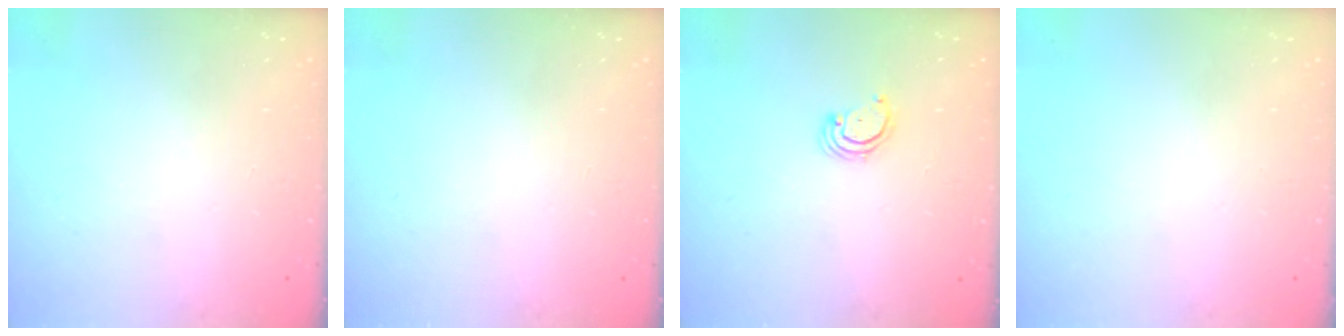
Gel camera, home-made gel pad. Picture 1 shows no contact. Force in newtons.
{"total": 0.0}
{"total": 2.3, "press": 2.3, "slide": 0.2}
{"total": 0.0}